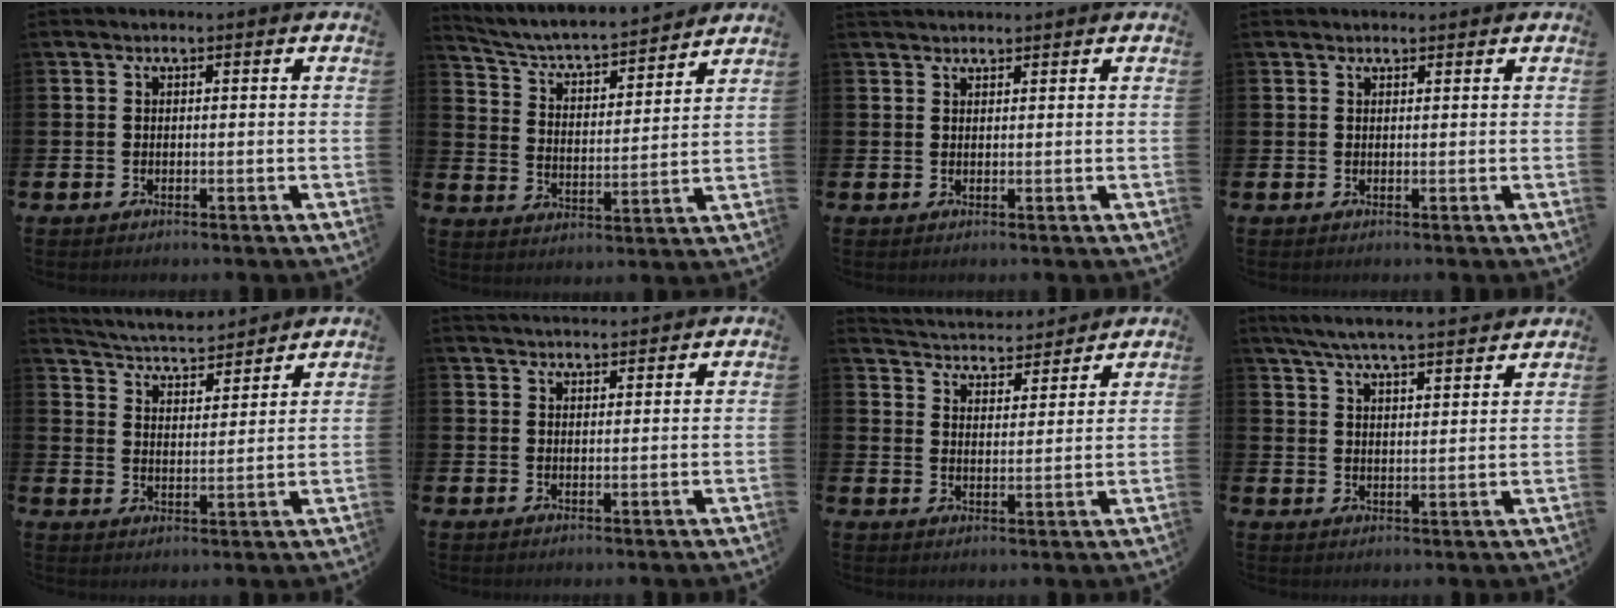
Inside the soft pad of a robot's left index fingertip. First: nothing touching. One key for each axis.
{"total": 5.5, "fx": 5.2, "fy": 1.0, "fz": 1.6, "tx": -0.064, "ty": -0.047, "tz": 0.082}
{"total": 1.5, "fx": 1.5, "fy": 0.4, "fz": 0.1, "tx": 0.004, "ty": -0.003, "tz": 0.026}
{"total": 0.9, "fx": 0.9, "fy": 0.2, "fz": 0.1, "tx": 0.011, "ty": -0.004, "tz": 0.013}
{"total": 4.9, "fx": 4.8, "fy": 0.8, "fz": 0.5, "tx": -0.032, "ty": -0.035, "tz": 0.082}
{"total": 2.6, "fx": 2.6, "fy": 0.2, "fz": 0.1, "tx": -0.002, "ty": -0.015, "tz": 0.047}
{"total": 4.5, "fx": 4.4, "fy": 0.8, "fz": -0.1, "tx": -0.019, "ty": -0.034, "tz": 0.075}
{"total": 6.4, "fx": 6.1, "fy": 0.1, "fz": 1.9, "tx": -0.053, "ty": -0.035, "tz": 0.107}